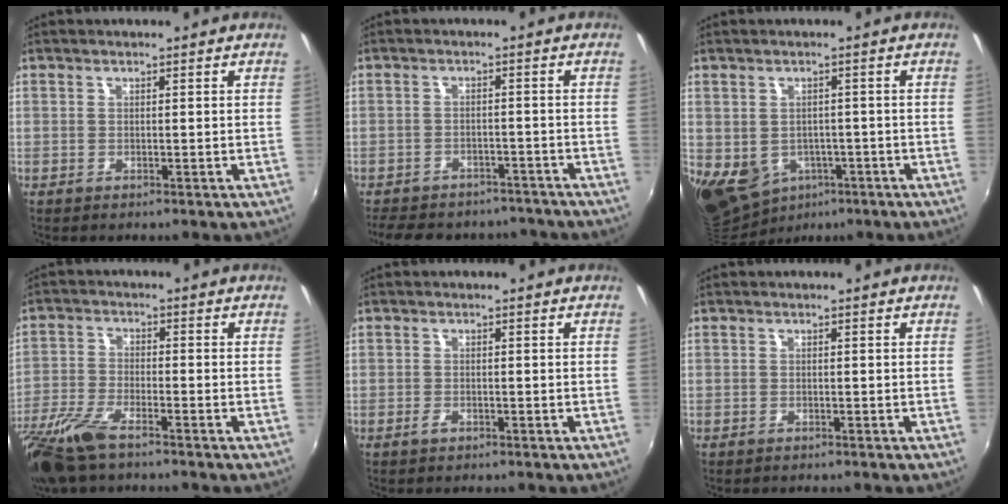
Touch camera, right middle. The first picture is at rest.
{"total": 16.6, "force": [-14.0, 6.8, 5.9], "torque": [-0.139, 0.008, -0.180]}
{"total": 10.7, "force": [-3.9, 8.2, 5.6], "torque": [-0.126, -0.027, -0.043]}
{"total": 11.0, "force": [-8.0, 2.9, 7.0], "torque": [-0.167, -0.033, -0.162]}
{"total": 1.2, "force": [-0.9, 0.5, 0.6], "torque": [-0.013, 0.000, -0.016]}
{"total": 0.6, "force": [-0.6, 0.1, 0.2], "torque": [-0.006, 0.000, -0.008]}